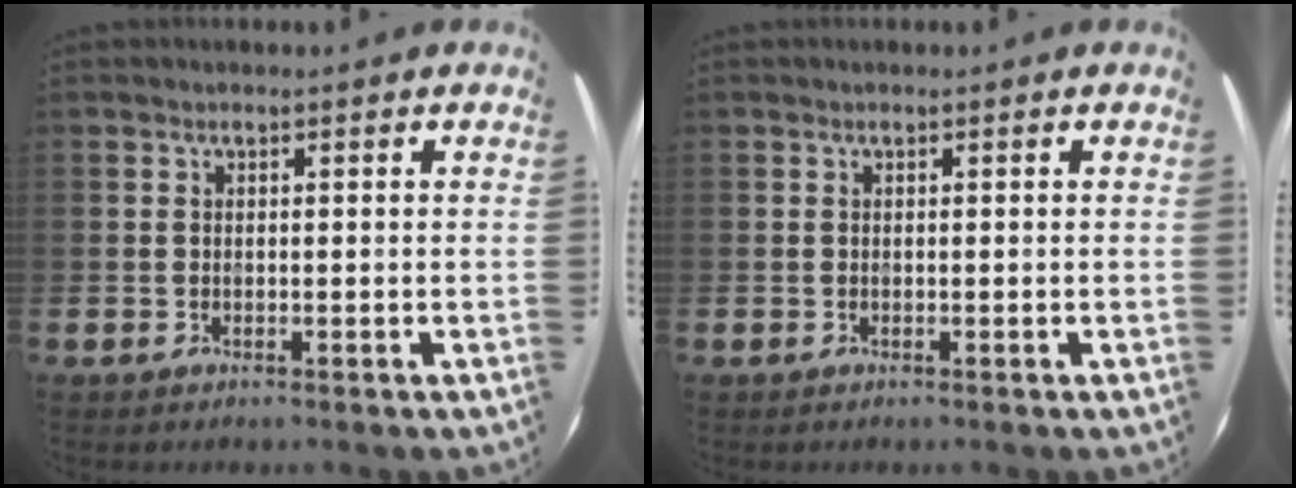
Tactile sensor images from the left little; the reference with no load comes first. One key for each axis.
{"total": 0.0}